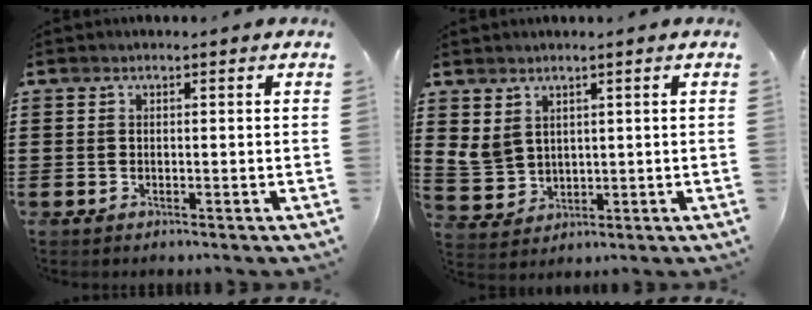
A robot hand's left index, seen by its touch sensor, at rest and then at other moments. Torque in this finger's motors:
{"motor_torque": [-0.38, 1.06, -0.03, 0.00]}